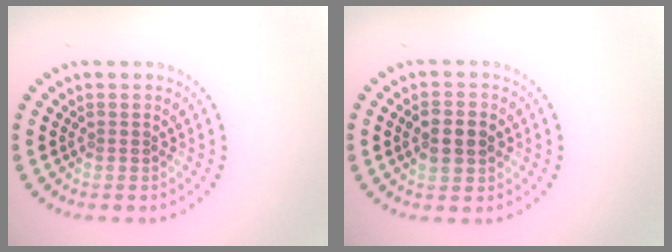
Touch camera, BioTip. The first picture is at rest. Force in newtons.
{"total": 3.2, "press": 3.2, "slide": 0.2}